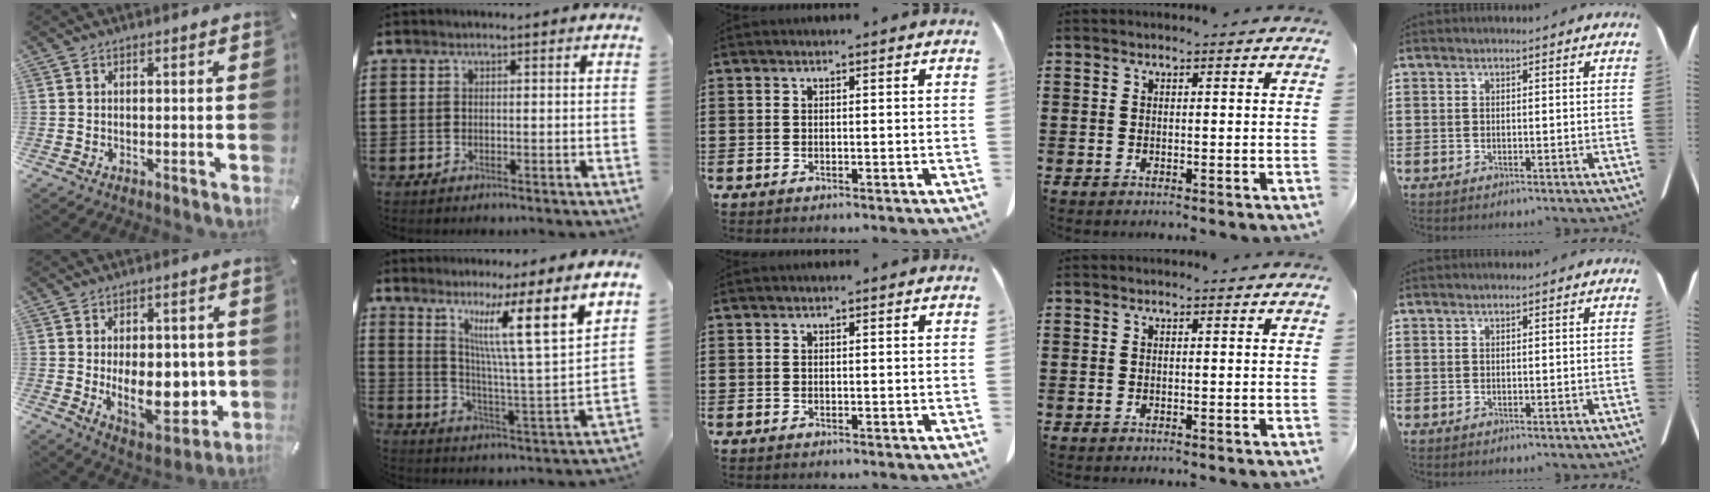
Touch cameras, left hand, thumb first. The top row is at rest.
{"thumb": {"total": 13.9, "force": [-1.1, 8.4, 11.1], "torque": [-0.152, -0.012, -0.015]}, "index": {"total": 11.4, "force": [7.1, -0.2, 8.9], "torque": [-0.168, -0.046, 0.104]}}